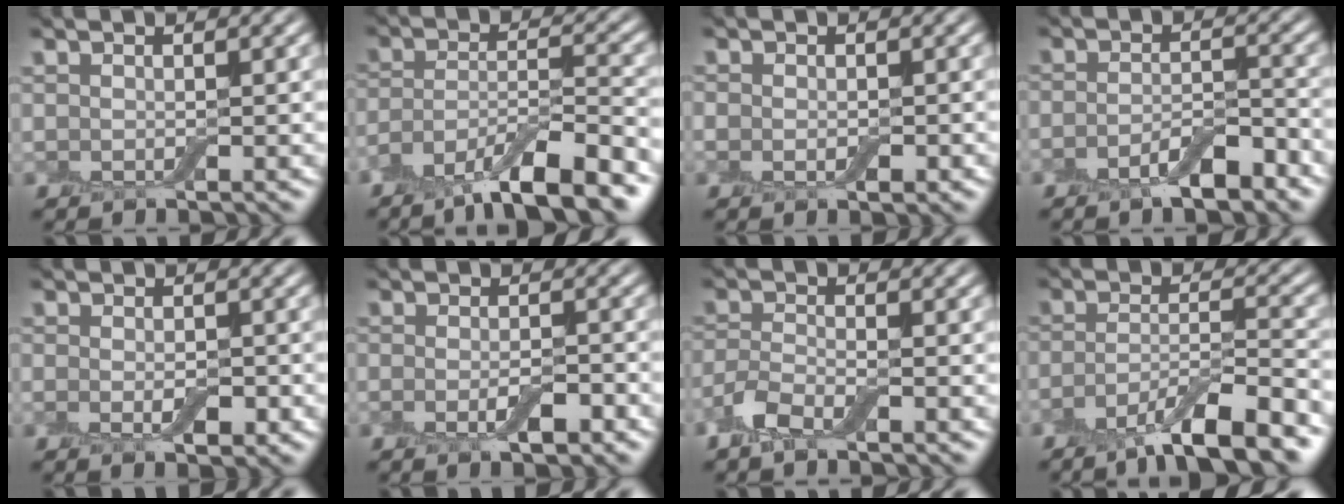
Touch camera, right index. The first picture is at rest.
{"total": 9.0, "force": [-6.4, 2.3, 5.9], "torque": [-0.097, -0.002, -0.116]}
{"total": 1.9, "force": [-0.4, 1.3, 1.4], "torque": [-0.018, -0.006, -0.005]}
{"total": 3.9, "force": [-2.4, 1.3, 2.8], "torque": [-0.049, 0.003, -0.045]}
{"total": 2.6, "force": [-0.7, 1.4, 2.1], "torque": [-0.036, -0.004, -0.012]}
{"total": 2.8, "force": [-1.2, 1.1, 2.3], "torque": [-0.042, -0.003, -0.024]}
{"total": 2.9, "force": [-2.0, 1.1, 1.8], "torque": [-0.043, 0.000, -0.048]}
{"total": 8.1, "force": [-5.4, 1.9, 5.7], "torque": [-0.088, -0.001, -0.098]}